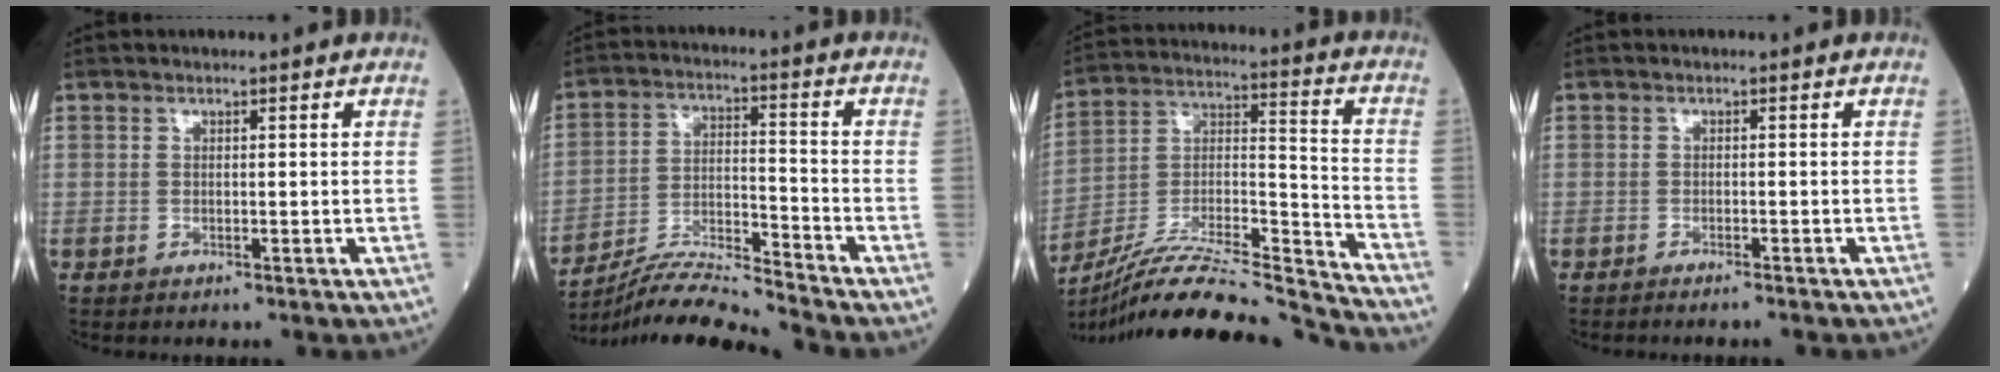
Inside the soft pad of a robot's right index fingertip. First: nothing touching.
{"total": 9.8, "force": [-9.3, -2.2, 2.0], "torque": [-0.040, 0.003, -0.172]}
{"total": 24.7, "force": [-23.2, -0.6, 8.4], "torque": [-0.153, -0.008, -0.375]}
{"total": 2.0, "force": [-1.7, 0.0, 0.9], "torque": [-0.012, -0.001, -0.019]}